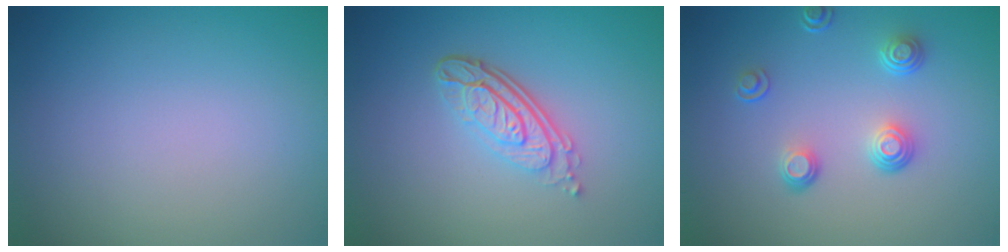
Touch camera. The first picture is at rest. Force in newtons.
{"total": 4.4, "press": 3.1, "slide": 3.2}
{"total": 2.6, "press": 1.7, "slide": 2.0}